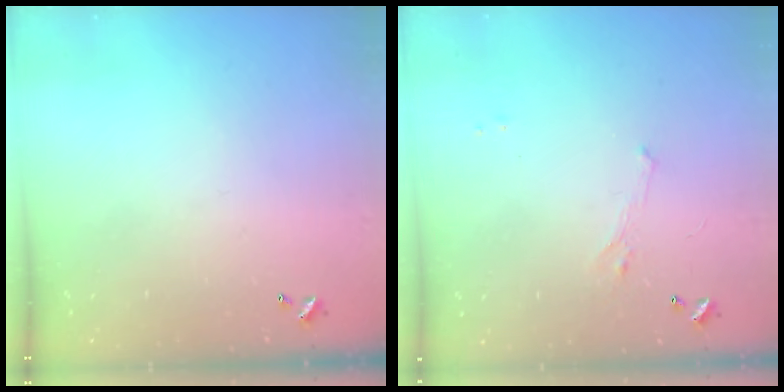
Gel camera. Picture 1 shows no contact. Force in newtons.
{"total": 1.4, "press": 1.3, "slide": 0.6}